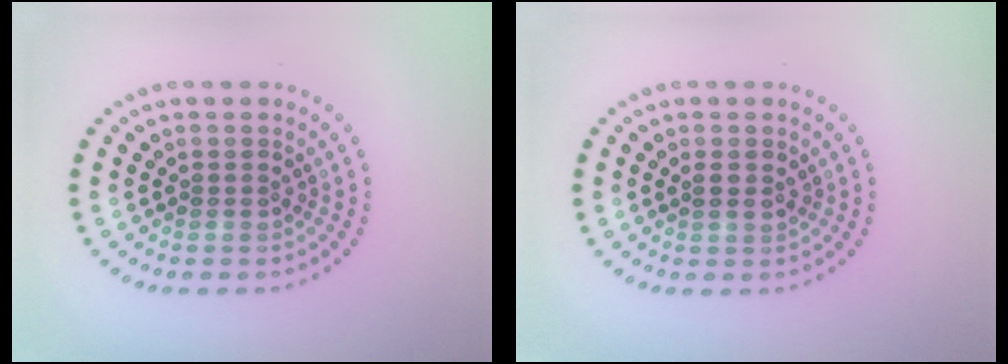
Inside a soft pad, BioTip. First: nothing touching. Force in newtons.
{"total": 0.9, "press": 0.8, "slide": 0.4}